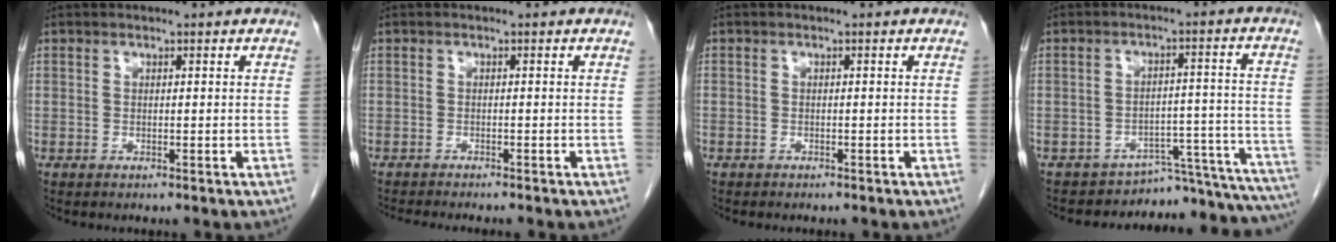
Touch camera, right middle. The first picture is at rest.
{"total": 6.3, "force": [-5.6, 0.6, 2.7], "torque": [-0.025, -0.009, -0.082]}
{"total": 0.8, "force": [-0.6, 0.4, 0.2], "torque": [-0.010, 0.002, -0.009]}
{"total": 15.1, "force": [-15.0, 1.7, 1.4], "torque": [0.023, 0.058, -0.181]}